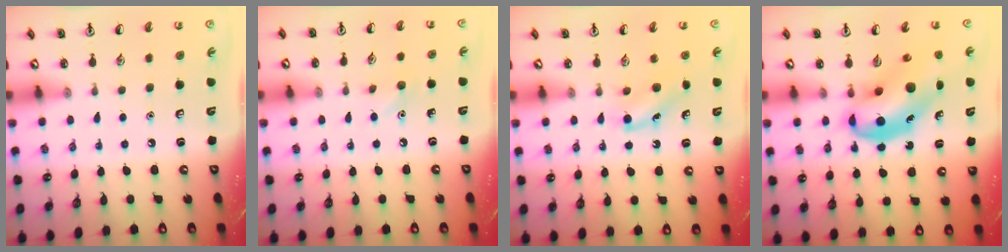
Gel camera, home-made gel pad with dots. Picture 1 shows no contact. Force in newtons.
{"total": 4.8, "press": 4.5, "slide": 1.6}
{"total": 5.1, "press": 4.8, "slide": 1.8}
{"total": 11.9, "press": 11.5, "slide": 3.1}